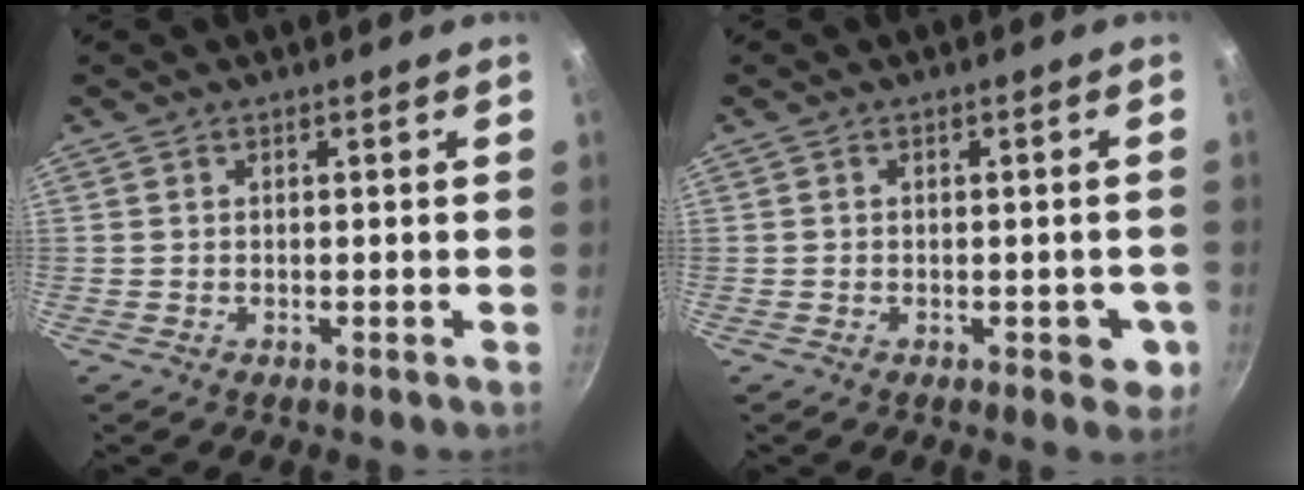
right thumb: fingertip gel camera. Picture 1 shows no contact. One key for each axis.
{"total": 4.4, "fx": -1.3, "fy": 2.6, "fz": 3.3, "tx": -0.012, "ty": 0.007, "tz": -0.017}